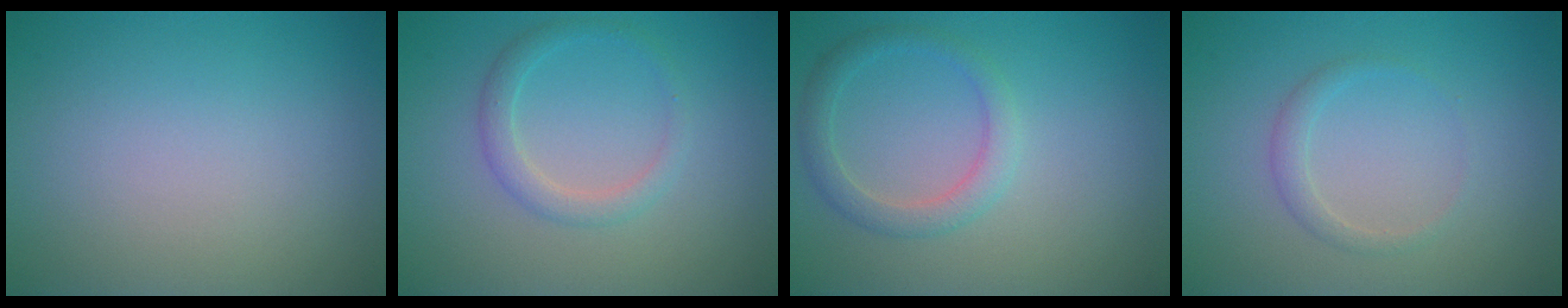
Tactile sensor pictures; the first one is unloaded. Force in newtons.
{"total": 2.0, "press": 2.0, "slide": 0.0}
{"total": 2.3, "press": 2.3, "slide": 0.1}
{"total": 1.4, "press": 1.4, "slide": 0.1}